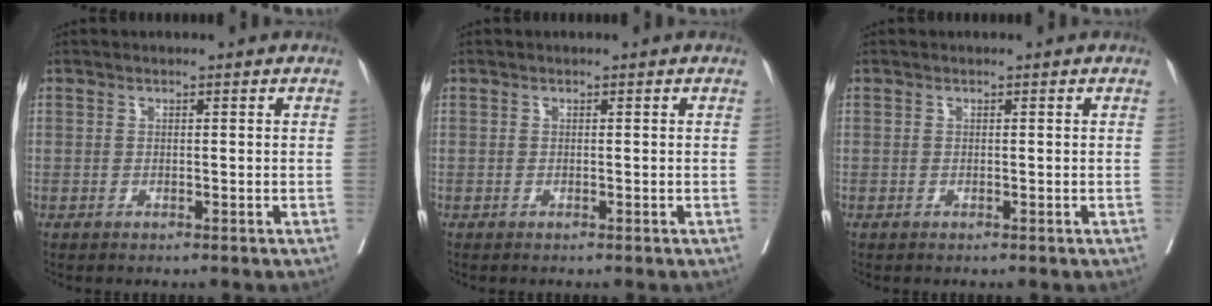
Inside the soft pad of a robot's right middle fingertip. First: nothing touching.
{"total": 0.0}
{"total": 0.0}